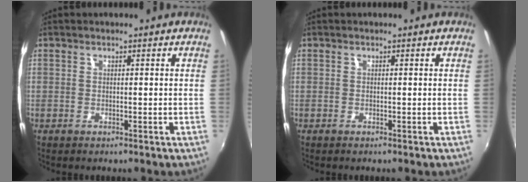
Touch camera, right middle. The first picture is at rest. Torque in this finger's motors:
{"motor_torque": [0.31, 0.02, 0.02, 0.01]}